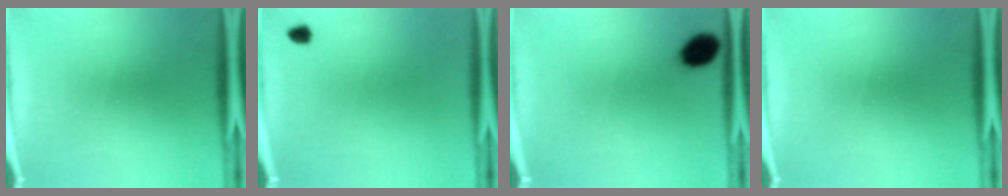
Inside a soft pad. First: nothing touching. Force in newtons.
{"total": 1.4}
{"total": 7.0}
{"total": 0.0}